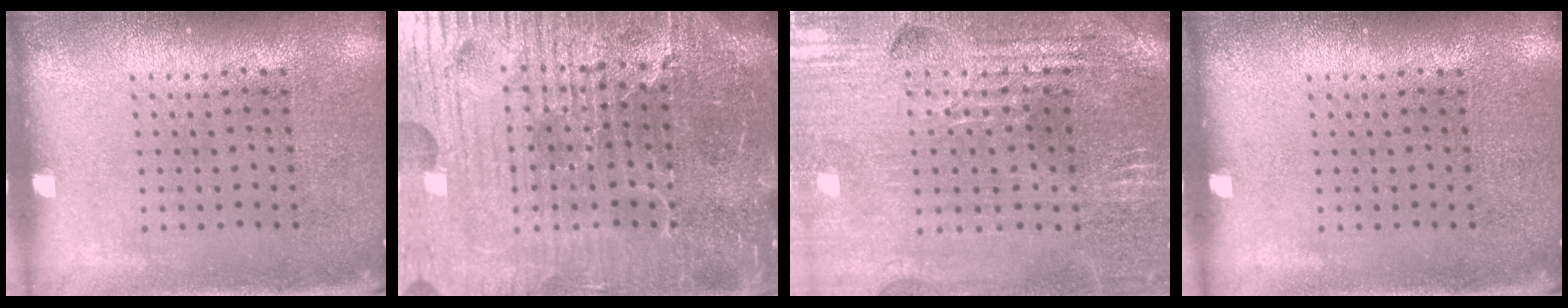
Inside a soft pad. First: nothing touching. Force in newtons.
{"total": 6.8, "press": 6.2, "slide": 2.8}
{"total": 2.9, "press": 2.9, "slide": 0.6}
{"total": 0.0}